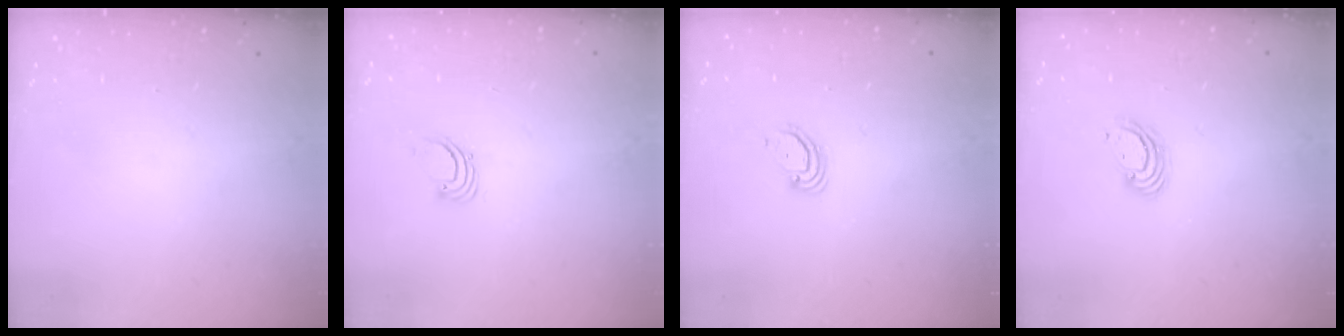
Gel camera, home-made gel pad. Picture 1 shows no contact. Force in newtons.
{"total": 2.2, "press": 2.2, "slide": 0.2}
{"total": 2.9, "press": 2.9, "slide": 0.3}
{"total": 3.3, "press": 3.3, "slide": 0.2}